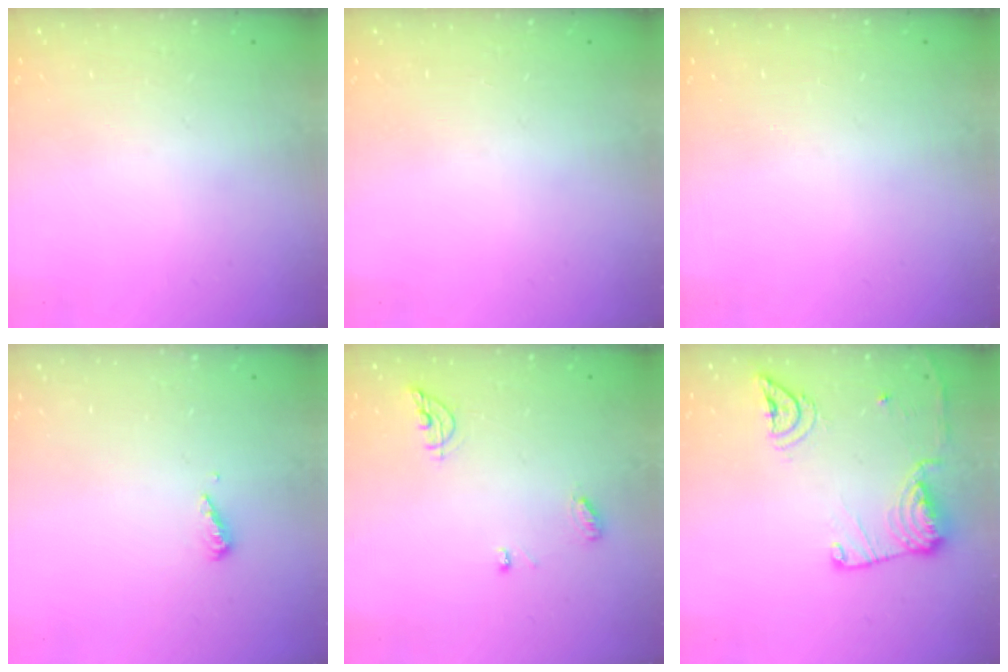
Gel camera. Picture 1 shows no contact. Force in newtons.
{"total": 0.0}
{"total": 0.0}
{"total": 3.2, "press": 3.1, "slide": 0.3}
{"total": 6.7, "press": 6.7, "slide": 0.3}
{"total": 13.5, "press": 13.4, "slide": 1.7}